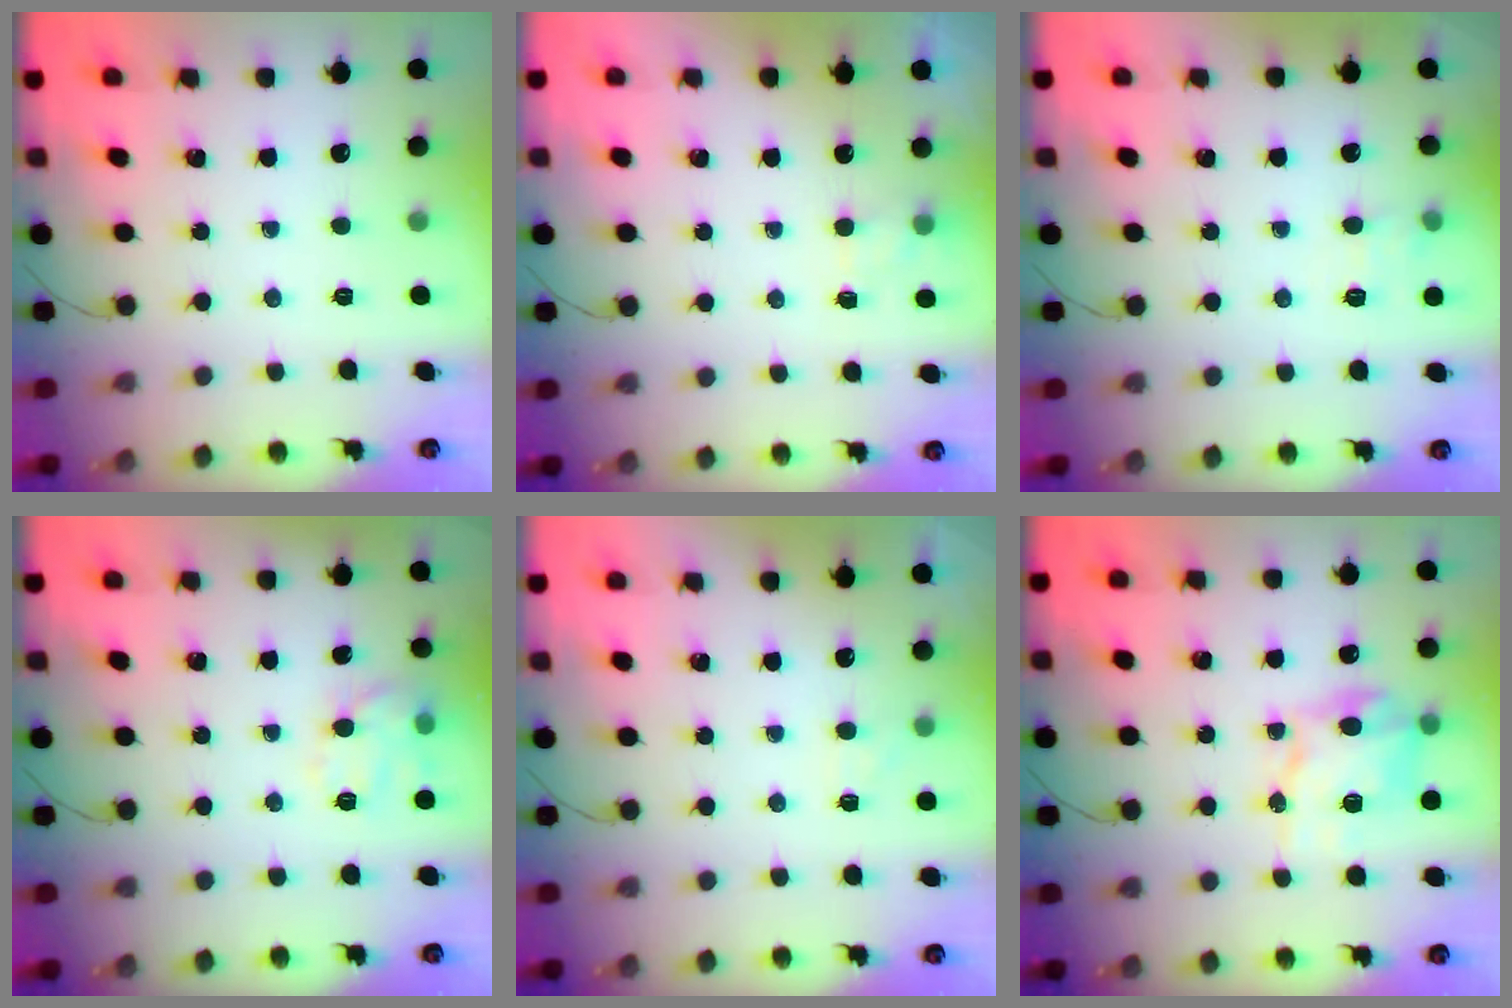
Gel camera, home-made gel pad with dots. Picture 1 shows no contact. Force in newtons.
{"total": 2.5, "press": 1.9, "slide": 1.6}
{"total": 6.8, "press": 6.6, "slide": 1.8}
{"total": 10.8, "press": 10.8, "slide": 0.4}
{"total": 3.7, "press": 3.4, "slide": 1.3}
{"total": 12.2, "press": 12.1, "slide": 0.5}